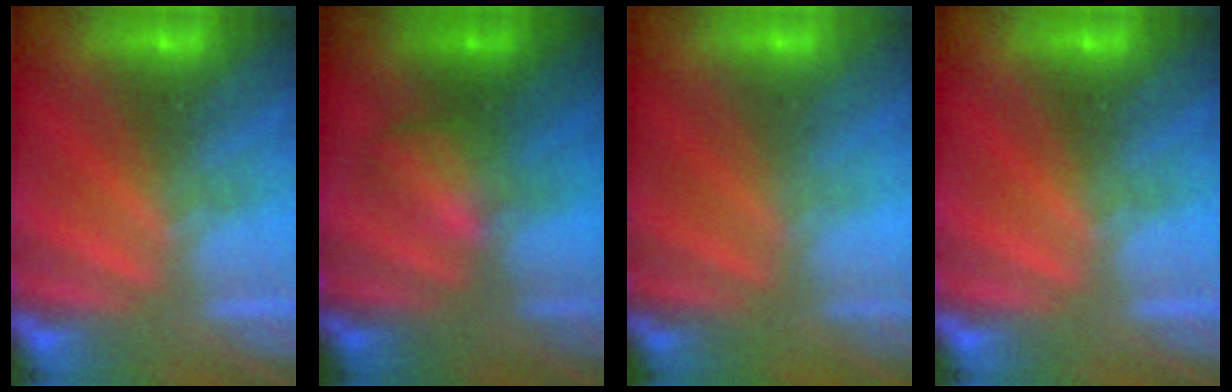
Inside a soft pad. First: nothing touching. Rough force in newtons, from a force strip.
{"total": 2.1}
{"total": 2.6}
{"total": 0.0}